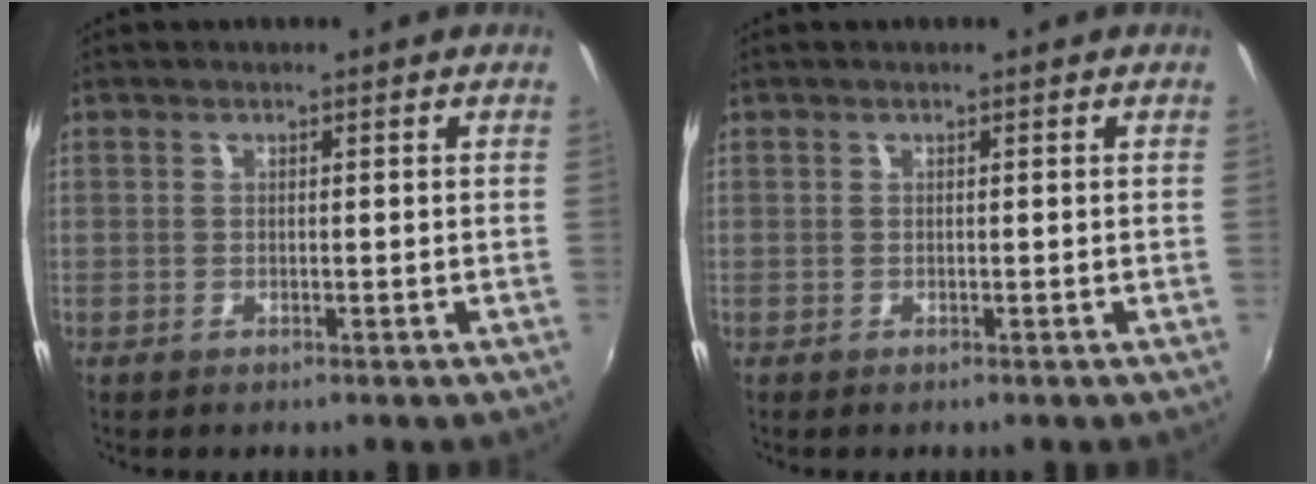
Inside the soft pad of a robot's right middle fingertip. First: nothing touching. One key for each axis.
{"total": 0.0}